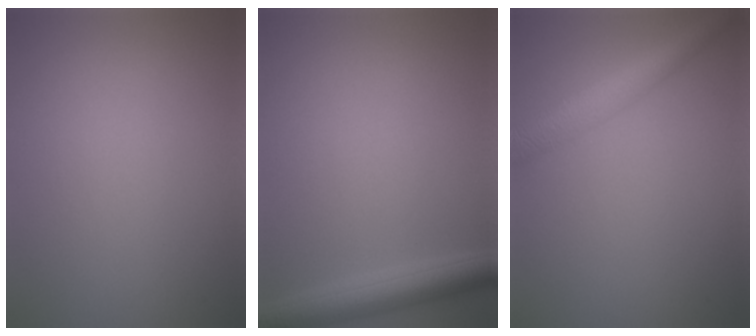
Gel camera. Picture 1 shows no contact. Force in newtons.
{"total": 3.9, "press": 3.9, "slide": 0.3}
{"total": 4.0, "press": 4.0, "slide": 0.1}